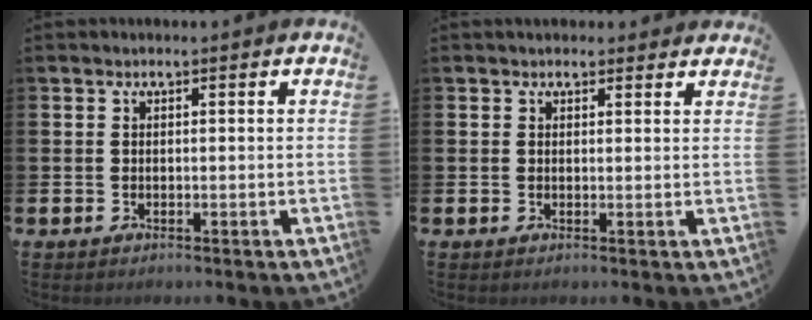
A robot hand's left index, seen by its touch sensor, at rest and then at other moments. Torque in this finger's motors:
{"motor_torque": [1.06, -1.08, 0.24, 0.04]}